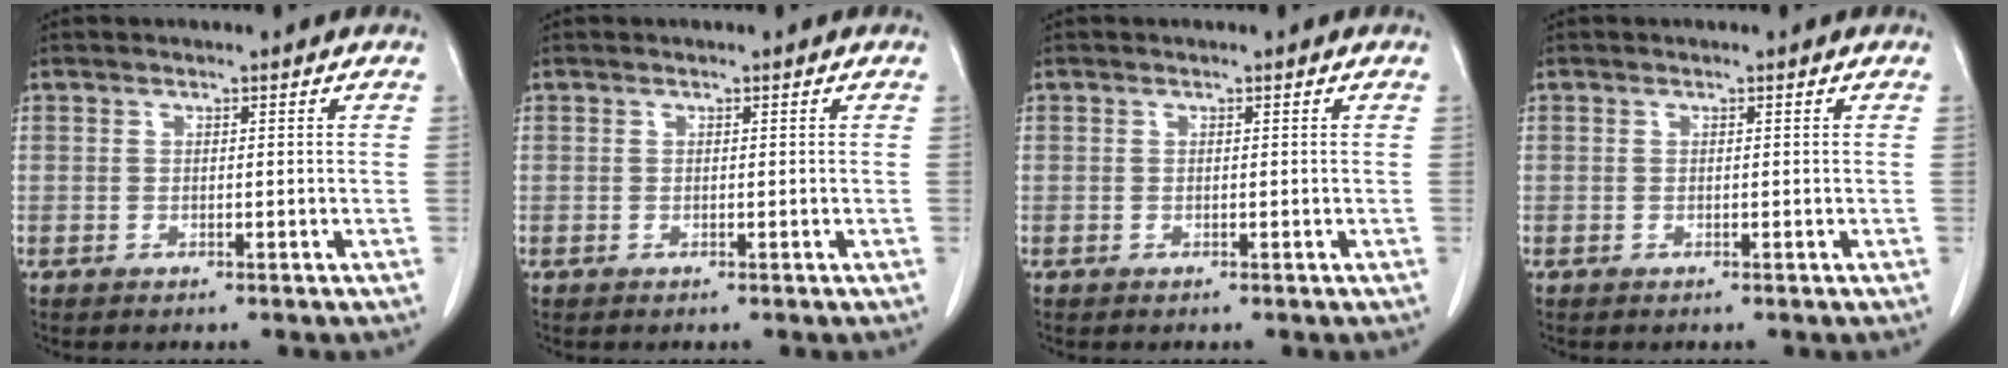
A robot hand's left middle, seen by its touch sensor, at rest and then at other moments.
{"total": 0.0}
{"total": 0.0}
{"total": 0.0}